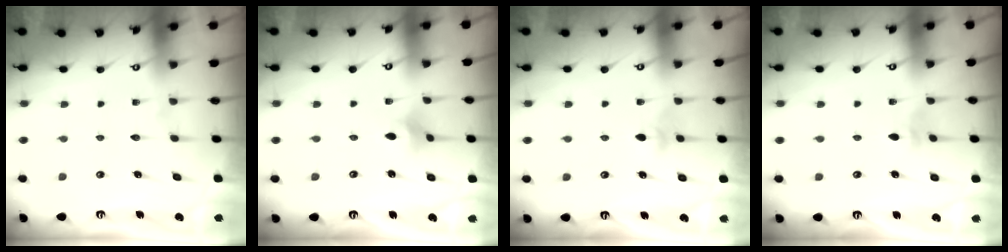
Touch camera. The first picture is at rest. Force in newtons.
{"total": 2.9, "press": 2.8, "slide": 0.6}
{"total": 3.8, "press": 3.7, "slide": 0.8}
{"total": 2.3, "press": 2.2, "slide": 0.8}